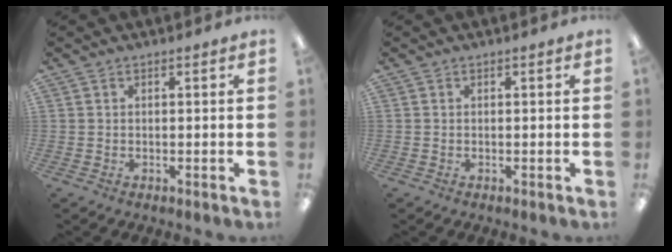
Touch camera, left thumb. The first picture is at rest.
{"total": 0.0}